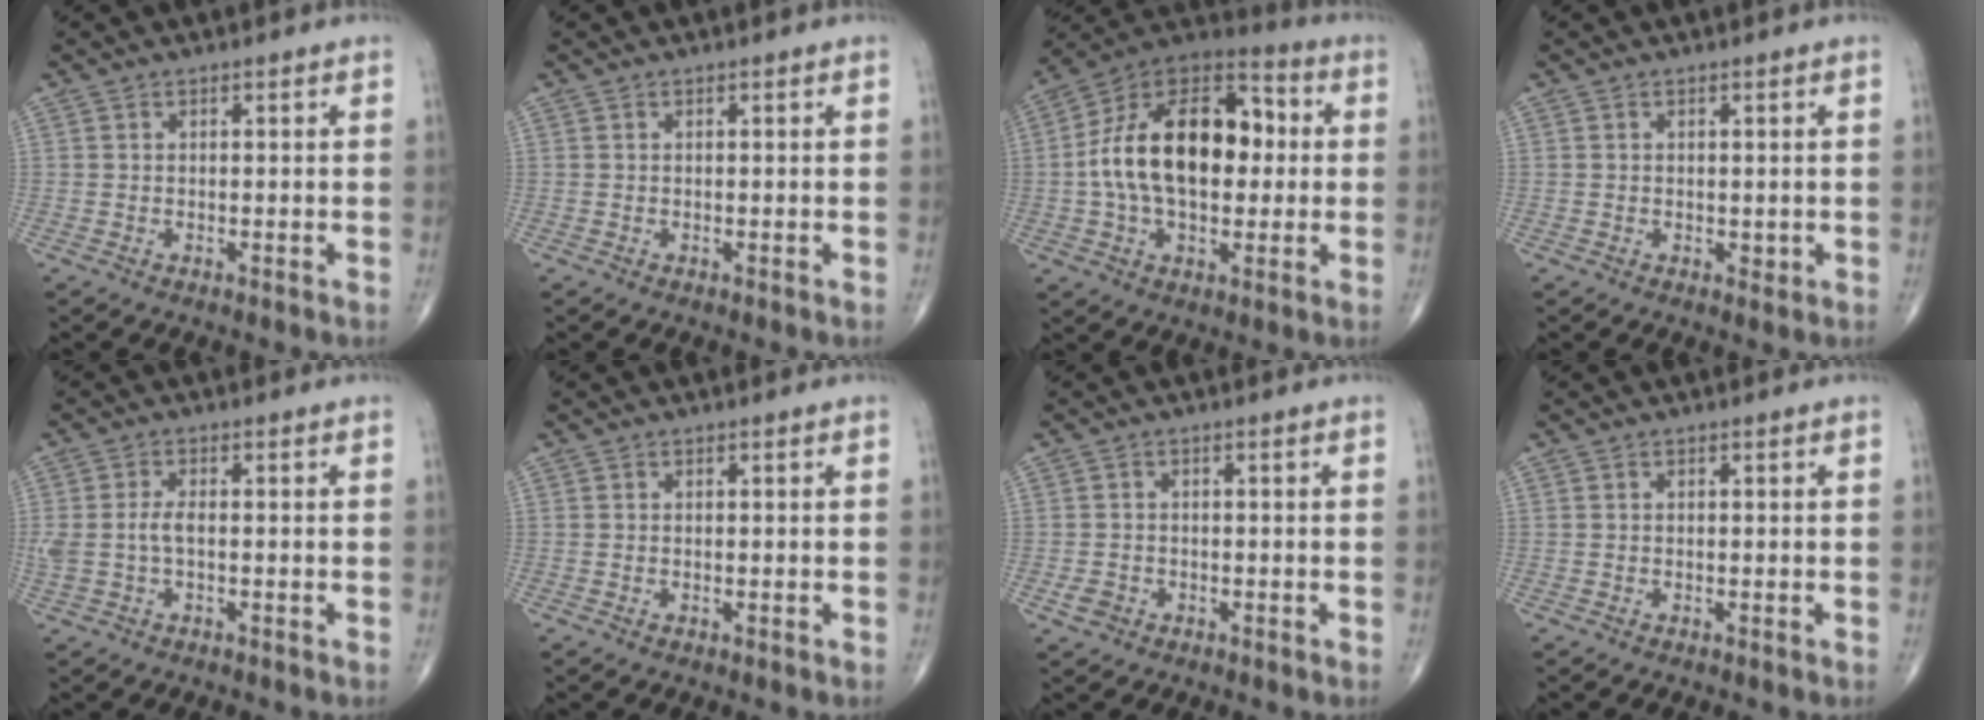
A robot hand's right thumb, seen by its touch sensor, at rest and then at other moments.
{"total": 0.0}
{"total": 22.7, "force": [1.0, 13.4, 18.3], "torque": [-0.293, 0.032, 0.011]}
{"total": 0.9, "force": [0.1, 0.7, 0.6], "torque": [-0.005, -0.002, 0.002]}
{"total": 4.2, "force": [-0.2, 2.1, 3.6], "torque": [-0.093, 0.012, -0.001]}
{"total": 0.0}
{"total": 2.4, "force": [-1.0, 1.9, 1.0], "torque": [-0.016, 0.005, -0.014]}
{"total": 0.0}